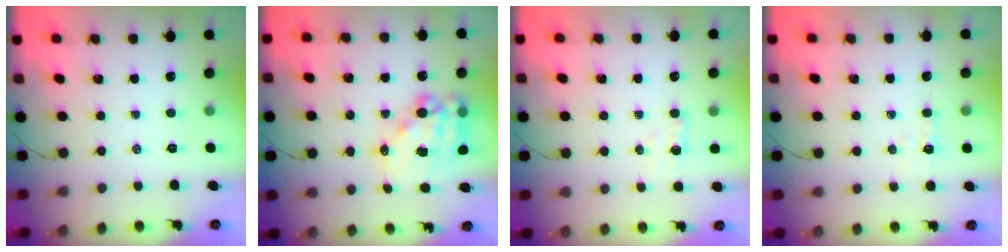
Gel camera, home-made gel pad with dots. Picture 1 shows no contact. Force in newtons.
{"total": 15.8, "press": 15.4, "slide": 3.4}
{"total": 2.7, "press": 2.6, "slide": 0.7}
{"total": 3.7, "press": 3.5, "slide": 1.1}